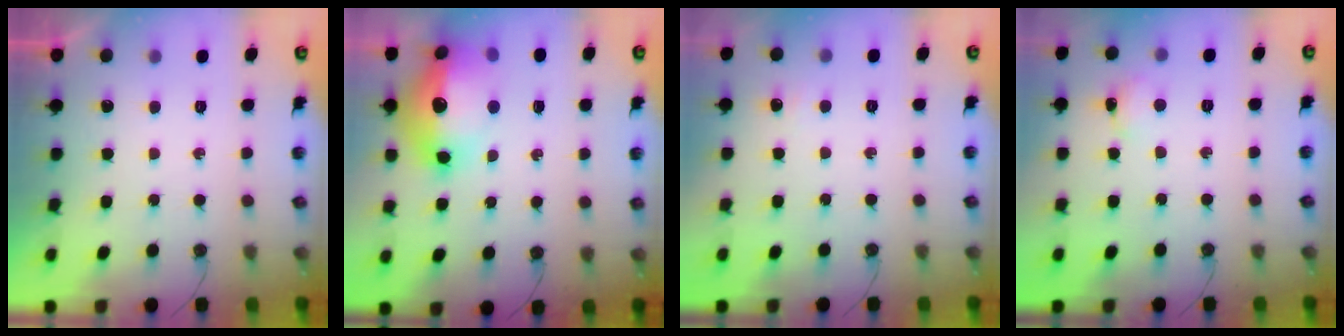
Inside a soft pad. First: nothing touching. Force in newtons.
{"total": 24.4, "press": 20.8, "slide": 12.8}
{"total": 3.7, "press": 3.6, "slide": 0.9}
{"total": 3.2, "press": 3.2, "slide": 0.6}